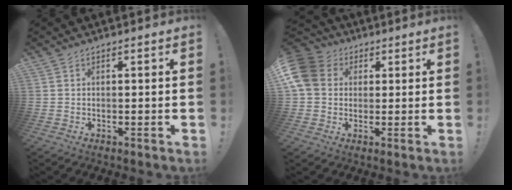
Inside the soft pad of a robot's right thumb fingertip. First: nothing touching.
{"total": 12.9, "force": [2.9, 10.8, 6.4], "torque": [-0.111, -0.003, 0.060]}